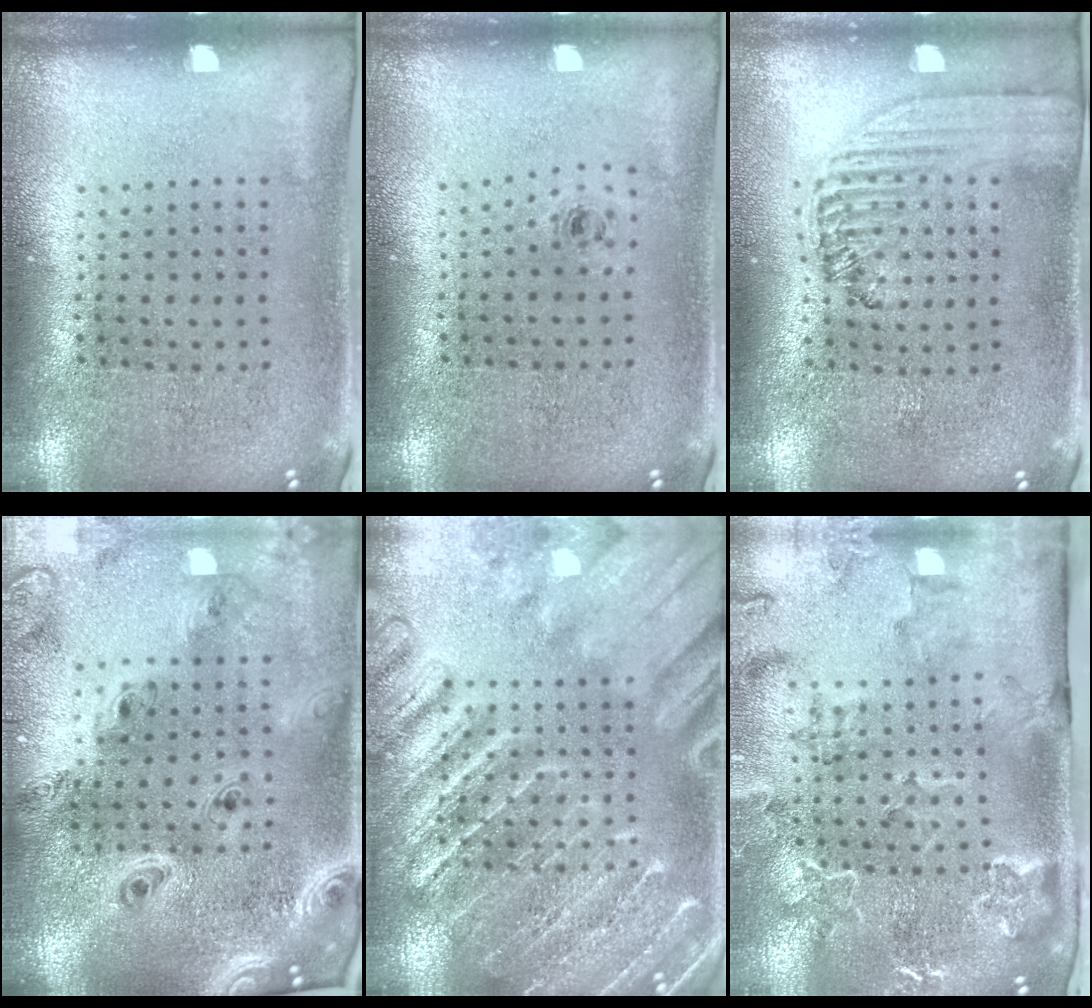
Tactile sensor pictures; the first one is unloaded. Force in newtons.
{"total": 0.5, "press": 0.3, "slide": 0.4}
{"total": 1.4, "press": 1.4, "slide": 0.5}
{"total": 3.1, "press": 2.6, "slide": 1.8}
{"total": 3.6, "press": 3.6, "slide": 0.5}
{"total": 2.3, "press": 2.3, "slide": 0.1}